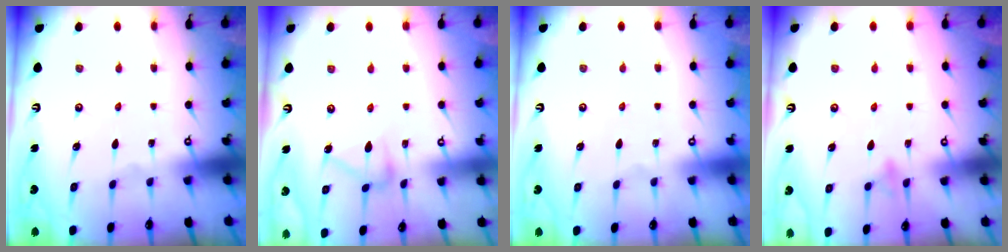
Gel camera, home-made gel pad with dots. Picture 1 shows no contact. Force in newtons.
{"total": 8.8, "press": 8.8, "slide": 0.4}
{"total": 4.0, "press": 4.0, "slide": 0.1}
{"total": 7.7, "press": 7.7, "slide": 0.7}